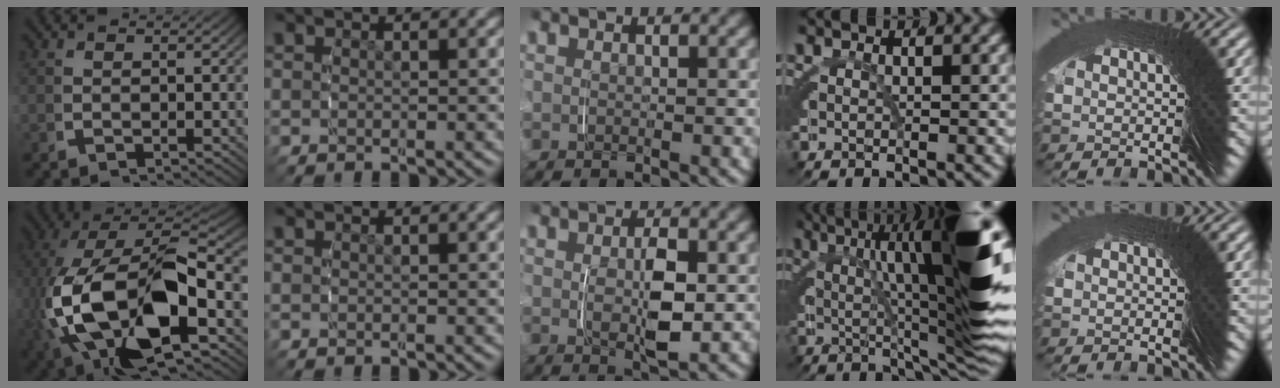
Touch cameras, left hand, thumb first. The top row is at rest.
{"thumb": {"total": 21.9, "force": [-1.1, 12.8, 17.8], "torque": [-0.376, -0.053, 0.016]}, "middle": {"total": 1.4, "force": [0.0, 0.3, 1.4], "torque": [-0.024, -0.010, 0.004]}, "ring": {"total": 17.5, "force": [2.6, 4.4, 16.8], "torque": [-0.198, 0.035, 0.024]}, "little": {"total": 0.8, "force": [-0.1, 0.7, 0.3], "torque": [-0.013, -0.006, -0.001]}}